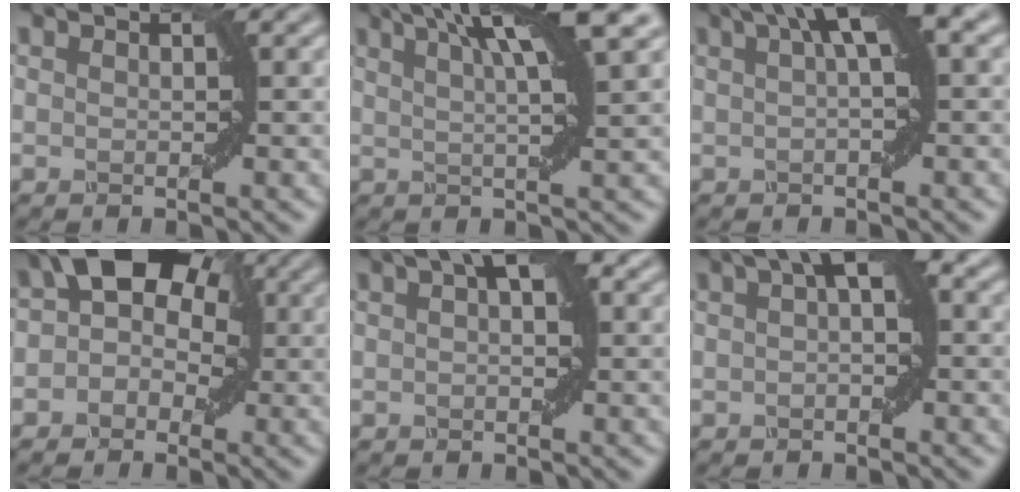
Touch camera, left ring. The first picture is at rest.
{"total": 8.3, "force": [4.2, 1.6, 7.0], "torque": [-0.078, 0.031, 0.061]}
{"total": 5.9, "force": [2.1, 1.4, 5.4], "torque": [-0.065, 0.021, 0.030]}
{"total": 8.6, "force": [1.4, 6.2, 5.8], "torque": [-0.039, 0.044, -0.015]}
{"total": 3.5, "force": [1.1, 1.4, 3.0], "torque": [-0.036, 0.013, 0.017]}
{"total": 3.6, "force": [0.7, 1.1, 3.3], "torque": [-0.045, 0.019, 0.009]}